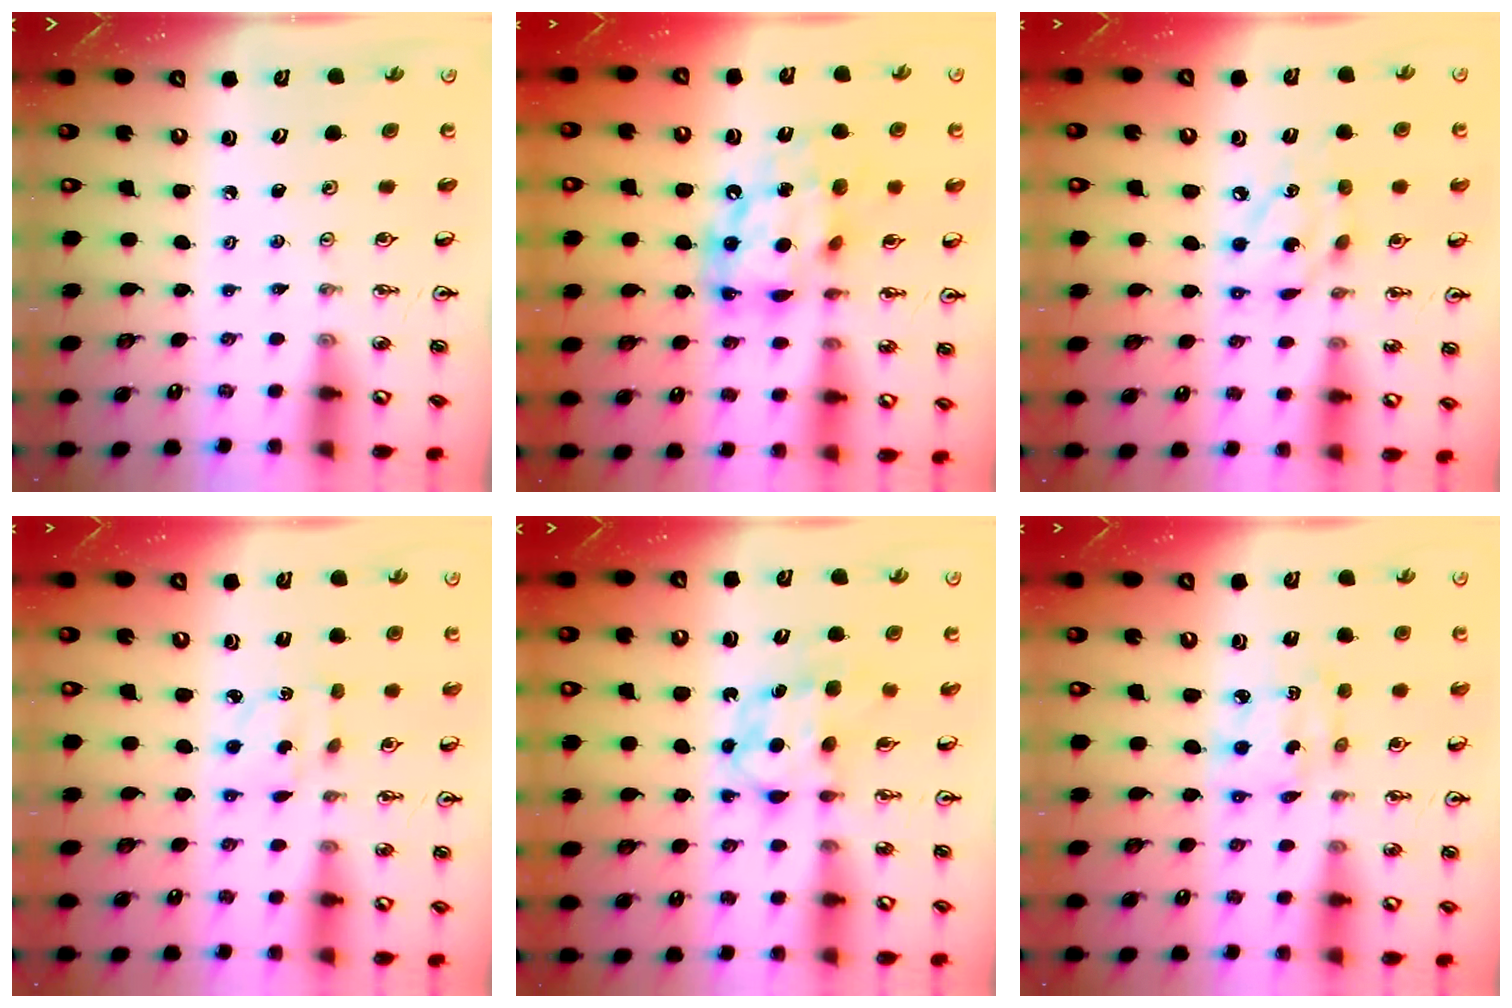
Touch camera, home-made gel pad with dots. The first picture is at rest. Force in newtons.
{"total": 14.3, "press": 14.3, "slide": 1.5}
{"total": 9.3, "press": 9.3, "slide": 0.4}
{"total": 2.4, "press": 2.3, "slide": 0.5}
{"total": 7.2, "press": 7.2, "slide": 0.5}
{"total": 5.3, "press": 5.3, "slide": 0.4}